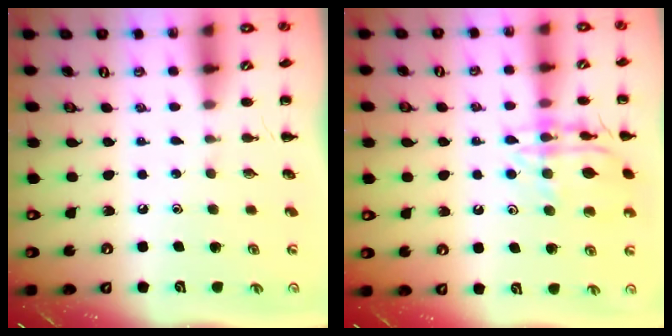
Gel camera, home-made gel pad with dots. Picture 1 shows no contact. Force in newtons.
{"total": 13.6, "press": 13.5, "slide": 1.2}